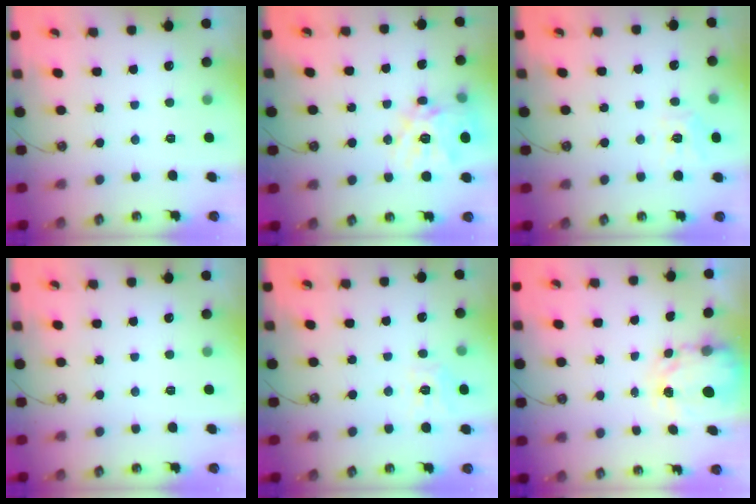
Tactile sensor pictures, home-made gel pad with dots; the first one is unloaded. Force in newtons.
{"total": 15.9, "press": 15.9, "slide": 1.4}
{"total": 9.0, "press": 8.9, "slide": 1.1}
{"total": 0.0}
{"total": 8.9, "press": 8.9, "slide": 1.1}
{"total": 4.0, "press": 4.0, "slide": 0.1}